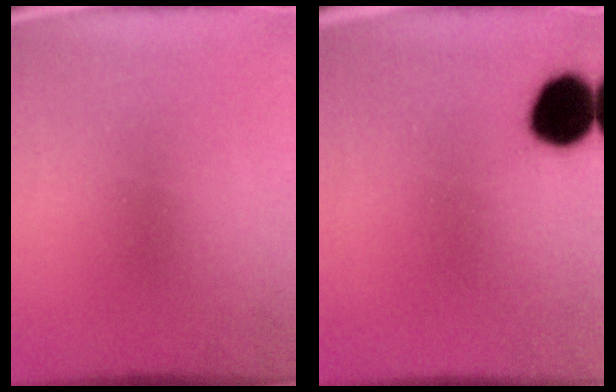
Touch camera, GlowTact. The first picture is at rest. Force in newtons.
{"total": 10.3}